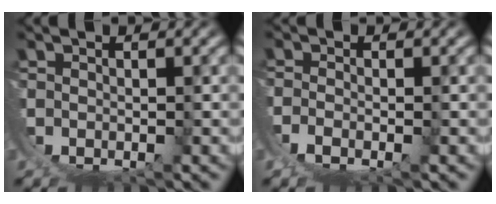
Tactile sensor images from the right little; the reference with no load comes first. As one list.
[{"total": 2.1, "force": [0.1, 1.2, 1.7], "torque": [-0.050, -0.012, 0.008]}]